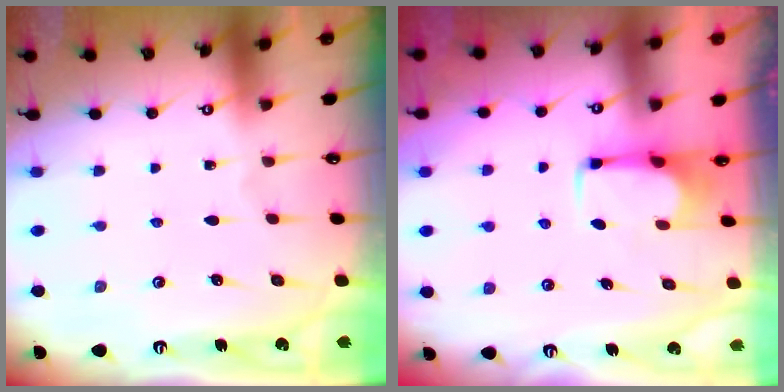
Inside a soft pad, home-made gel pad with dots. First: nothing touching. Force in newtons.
{"total": 2.8, "press": 2.8, "slide": 0.5}